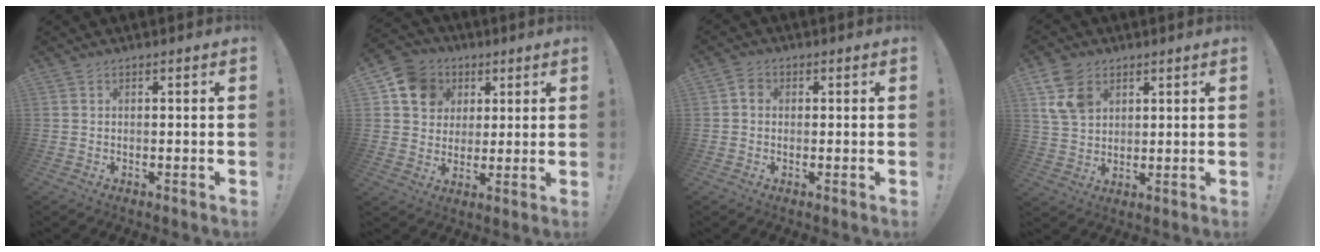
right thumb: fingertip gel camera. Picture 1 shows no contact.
{"total": 11.6, "force": [4.4, 10.1, 3.7], "torque": [-0.043, -0.019, 0.090]}
{"total": 2.7, "force": [-0.1, 2.3, 1.5], "torque": [-0.020, 0.007, -0.001]}
{"total": 10.2, "force": [4.8, 7.4, 5.1], "torque": [-0.095, -0.010, 0.098]}